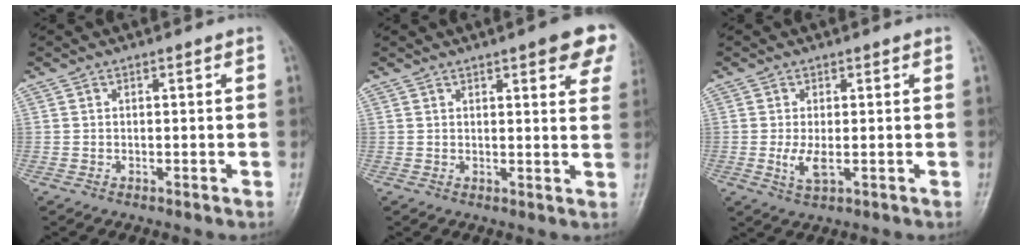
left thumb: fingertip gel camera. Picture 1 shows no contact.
{"total": 9.5, "force": [5.3, 2.6, 7.4], "torque": [-0.059, -0.013, 0.058]}
{"total": 3.3, "force": [-0.2, 1.3, 3.0], "torque": [-0.066, -0.010, -0.001]}